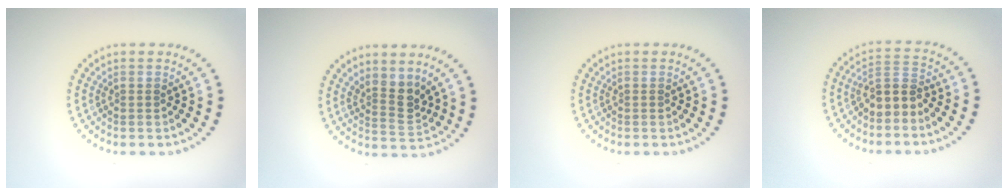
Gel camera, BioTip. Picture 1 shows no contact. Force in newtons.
{"total": 2.7, "press": 2.0, "slide": 1.8}
{"total": 0.0}
{"total": 2.9, "press": 2.5, "slide": 1.4}